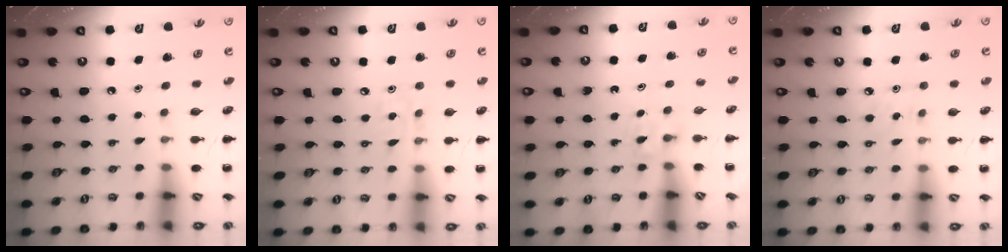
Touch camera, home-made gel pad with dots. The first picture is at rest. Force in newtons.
{"total": 2.4, "press": 2.2, "slide": 0.8}
{"total": 2.2, "press": 2.0, "slide": 0.9}
{"total": 2.5, "press": 2.3, "slide": 0.9}